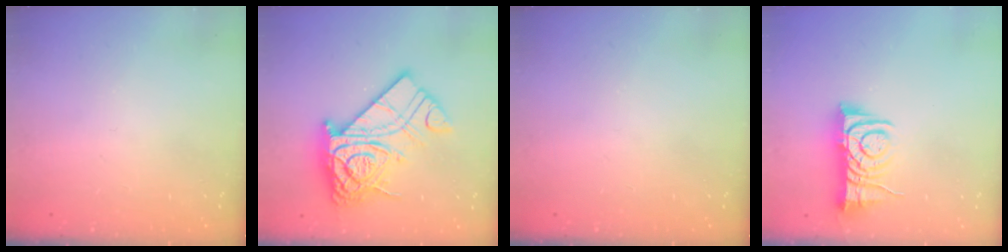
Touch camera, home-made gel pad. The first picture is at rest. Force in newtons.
{"total": 19.9, "press": 19.8, "slide": 2.2}
{"total": 0.0}
{"total": 8.0, "press": 8.0, "slide": 0.7}